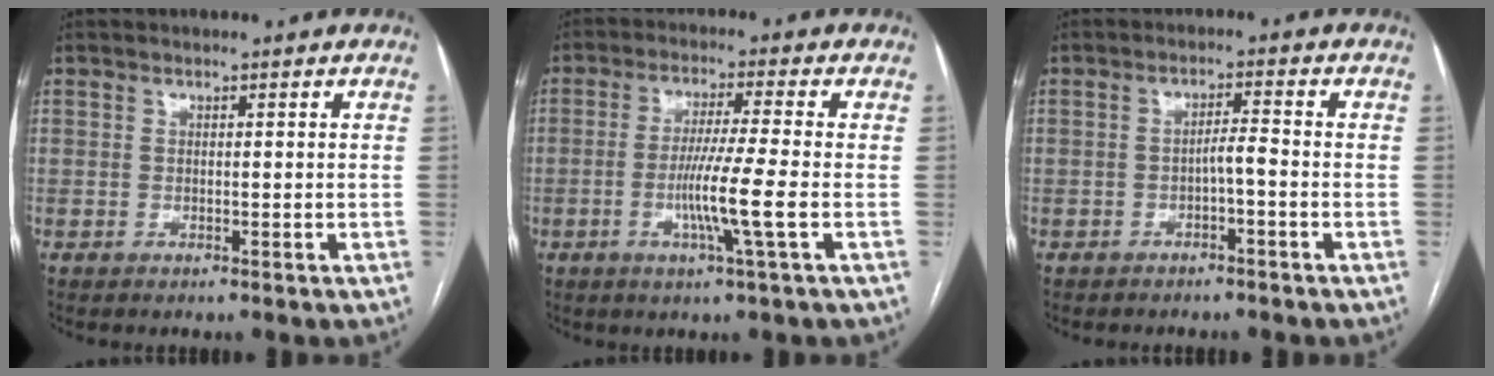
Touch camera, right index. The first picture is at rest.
{"total": 7.7, "force": [-1.9, -1.2, 7.4], "torque": [-0.136, -0.014, -0.039]}
{"total": 2.1, "force": [-1.0, 0.1, 1.9], "torque": [-0.026, 0.004, -0.019]}